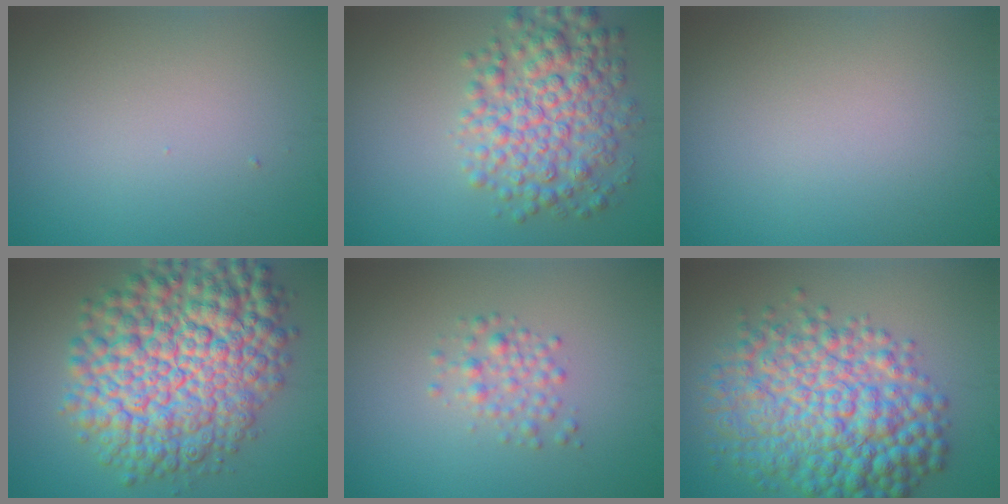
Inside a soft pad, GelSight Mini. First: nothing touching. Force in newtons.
{"total": 6.3, "press": 6.3, "slide": 0.1}
{"total": 0.0}
{"total": 12.8, "press": 12.8, "slide": 0.3}
{"total": 1.9, "press": 1.9, "slide": 0.0}
{"total": 10.1, "press": 10.1, "slide": 0.1}